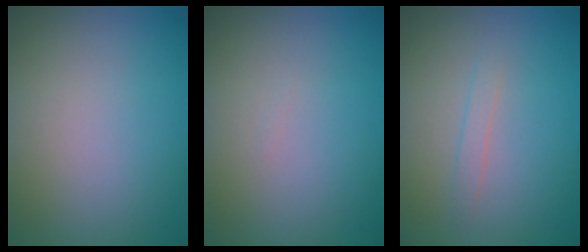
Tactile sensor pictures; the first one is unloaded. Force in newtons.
{"total": 0.0}
{"total": 0.9, "press": 0.8, "slide": 0.1}